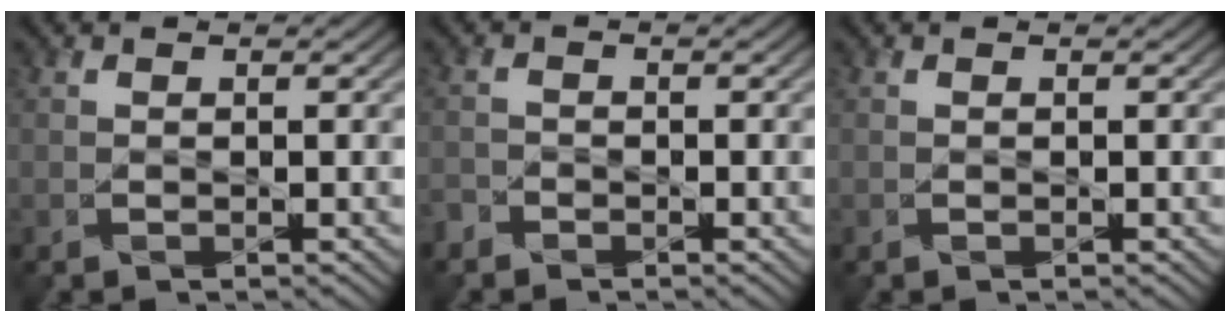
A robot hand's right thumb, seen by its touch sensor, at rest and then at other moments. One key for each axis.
{"total": 1.4, "fx": -1.2, "fy": 0.6, "fz": 0.2, "tx": -0.006, "ty": 0.001, "tz": -0.031}
{"total": 0.0}